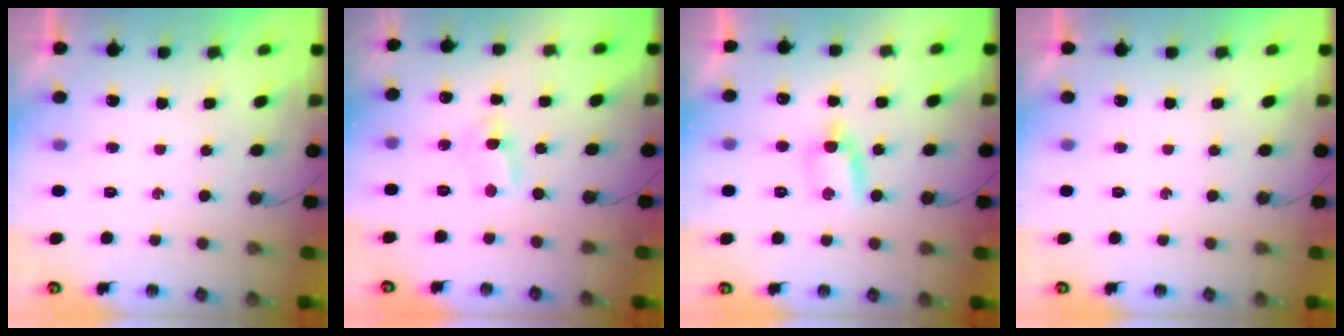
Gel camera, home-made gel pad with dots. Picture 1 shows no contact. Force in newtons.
{"total": 1.5, "press": 1.5, "slide": 0.2}
{"total": 4.7, "press": 4.7, "slide": 0.7}
{"total": 0.0}